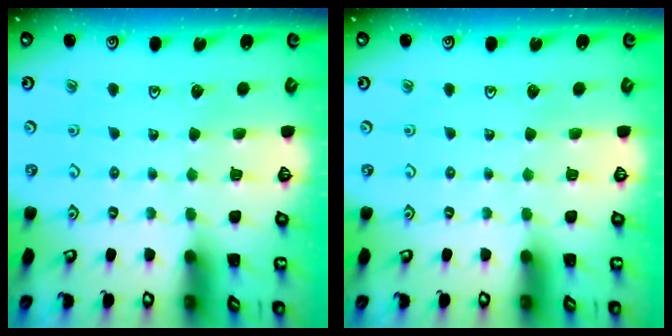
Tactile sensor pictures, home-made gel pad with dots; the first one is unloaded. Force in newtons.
{"total": 0.0}